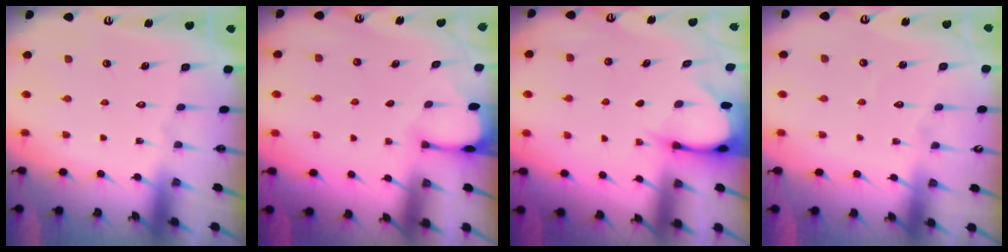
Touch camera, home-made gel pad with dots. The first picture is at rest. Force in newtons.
{"total": 1.2, "press": 1.2, "slide": 0.3}
{"total": 3.4, "press": 3.4, "slide": 0.3}
{"total": 4.4, "press": 4.4, "slide": 0.4}